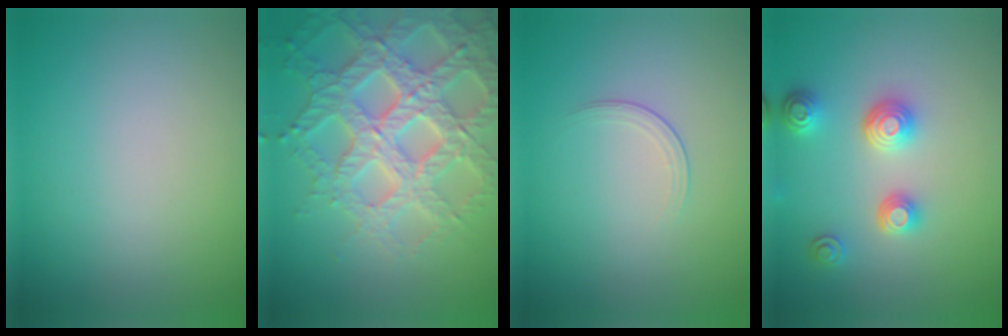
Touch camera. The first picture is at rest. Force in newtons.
{"total": 7.0, "press": 6.8, "slide": 1.7}
{"total": 1.3, "press": 0.5, "slide": 1.2}
{"total": 3.4, "press": 3.0, "slide": 1.4}